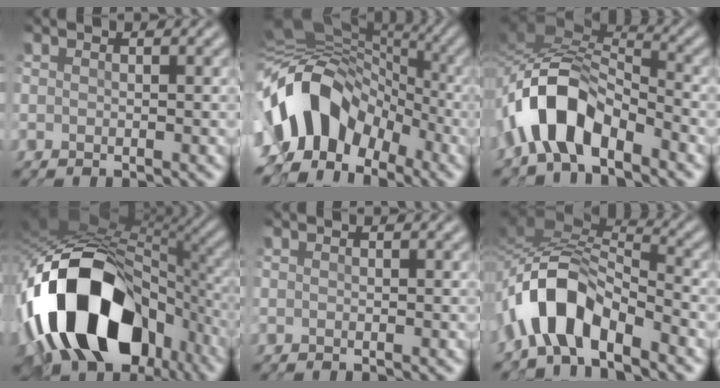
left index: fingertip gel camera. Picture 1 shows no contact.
{"total": 12.4, "force": [-4.2, 9.0, 7.5], "torque": [-0.130, 0.006, -0.087]}
{"total": 8.1, "force": [-4.1, 3.6, 6.0], "torque": [-0.118, 0.013, -0.083]}
{"total": 17.0, "force": [-6.0, 10.9, 11.6], "torque": [-0.201, -0.012, -0.096]}
{"total": 0.0}
{"total": 7.5, "force": [-4.1, 2.9, 5.5], "torque": [-0.105, 0.012, -0.085]}